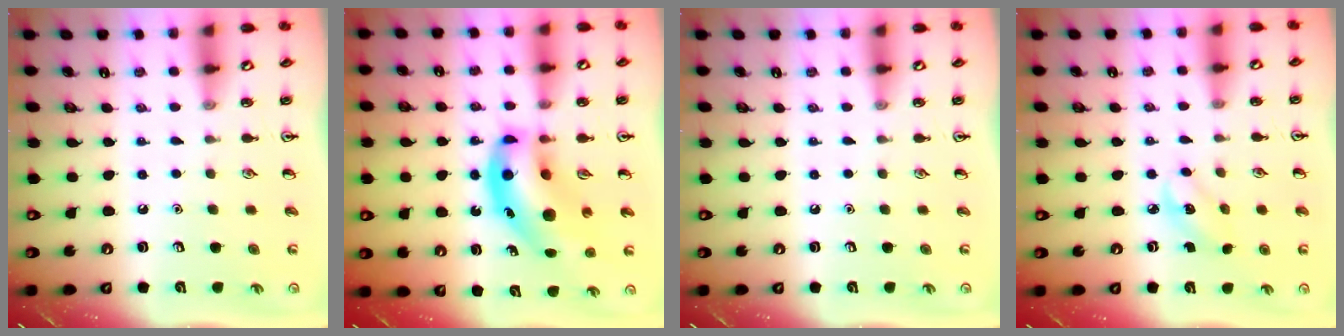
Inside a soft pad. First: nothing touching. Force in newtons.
{"total": 15.6, "press": 15.0, "slide": 4.3}
{"total": 0.0}
{"total": 2.8, "press": 2.7, "slide": 0.8}